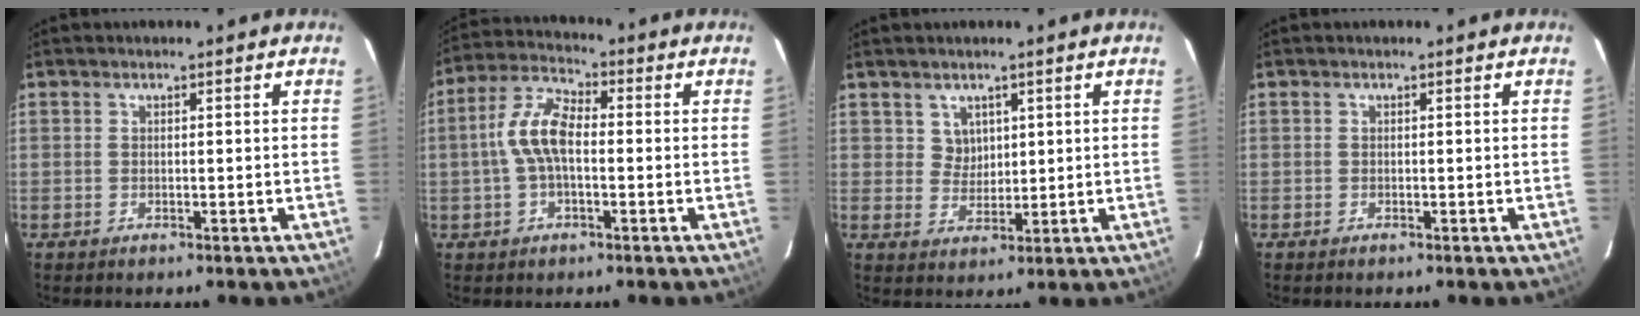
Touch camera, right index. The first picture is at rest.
{"total": 8.5, "force": [-0.7, 3.9, 7.5], "torque": [-0.160, 0.020, -0.017]}
{"total": 3.4, "force": [1.8, 2.9, 0.3], "torque": [0.001, 0.005, 0.035]}
{"total": 0.0}